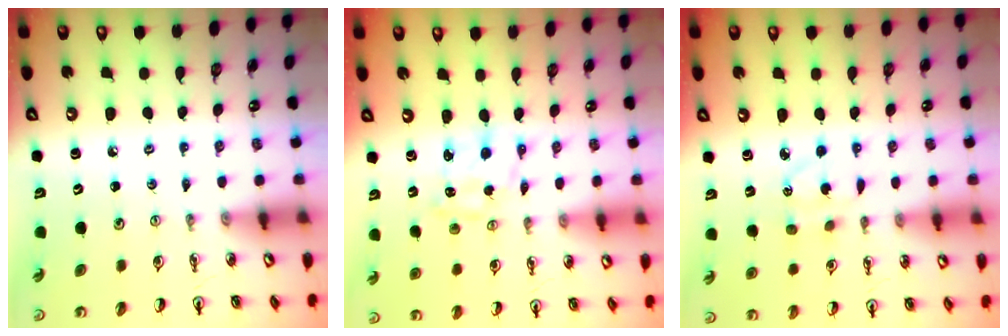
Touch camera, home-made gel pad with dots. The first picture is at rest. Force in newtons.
{"total": 1.7, "press": 1.7, "slide": 0.1}
{"total": 3.6, "press": 3.5, "slide": 0.8}